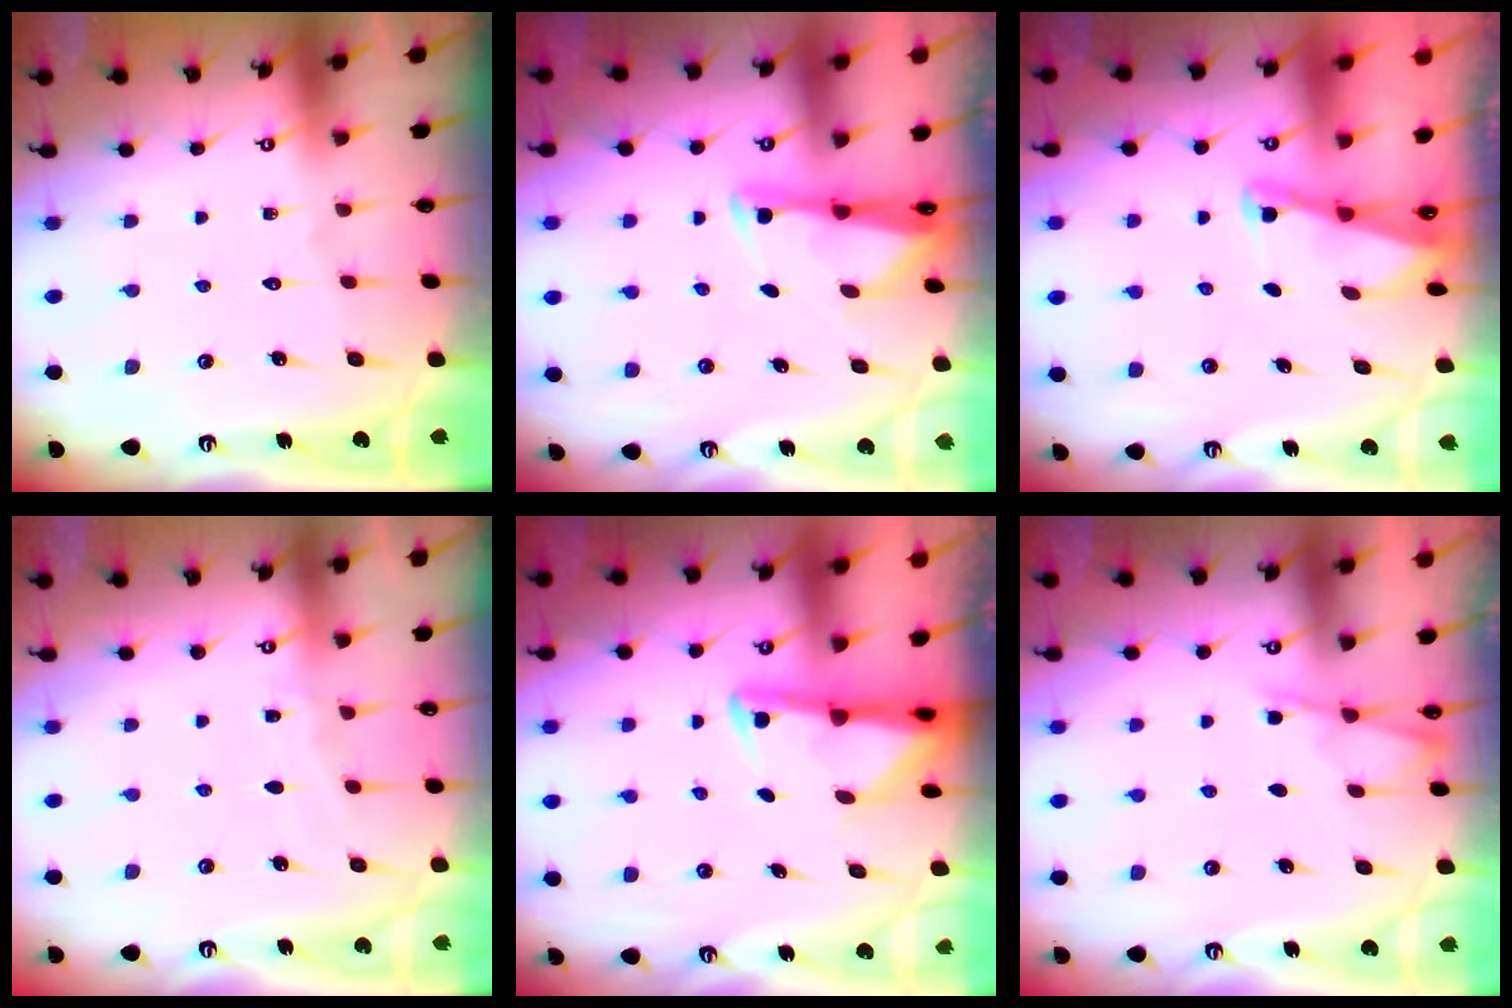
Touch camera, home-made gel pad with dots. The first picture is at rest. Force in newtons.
{"total": 2.7, "press": 2.7, "slide": 0.4}
{"total": 2.1, "press": 2.0, "slide": 0.3}
{"total": 3.0, "press": 3.0, "slide": 0.4}
{"total": 2.8, "press": 2.7, "slide": 0.7}
{"total": 4.2, "press": 4.2, "slide": 0.4}